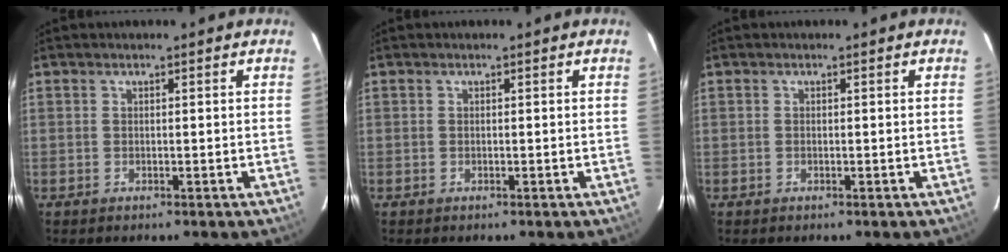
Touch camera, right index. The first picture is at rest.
{"total": 0.0}
{"total": 0.0}